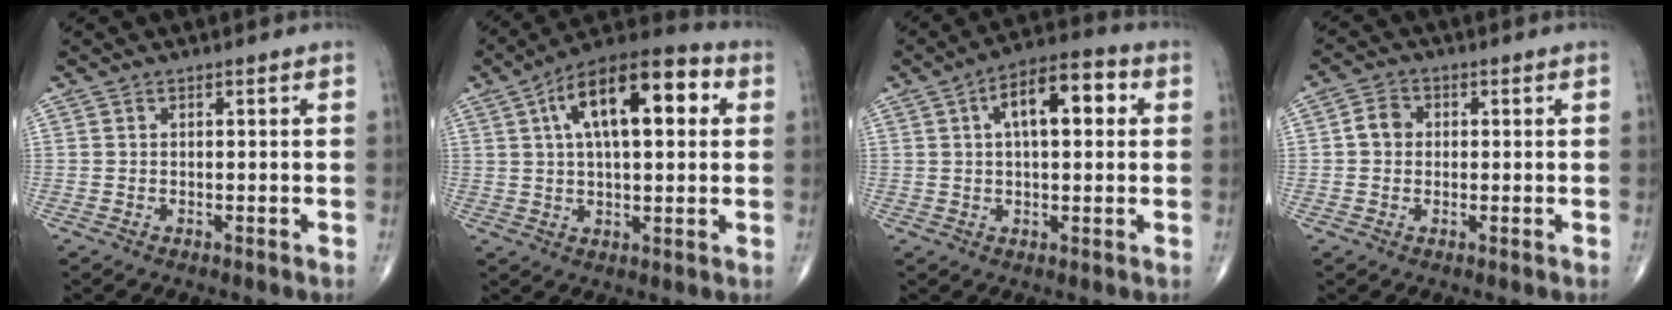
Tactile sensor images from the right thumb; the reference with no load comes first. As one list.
[{"total": 18.1, "force": [5.0, 8.0, 15.4], "torque": [-0.226, 0.022, 0.070]}, {"total": 11.3, "force": [2.8, 5.1, 9.7], "torque": [-0.139, 0.025, 0.037]}, {"total": 3.5, "force": [0.1, 3.0, 1.8], "torque": [-0.022, 0.009, -0.004]}]